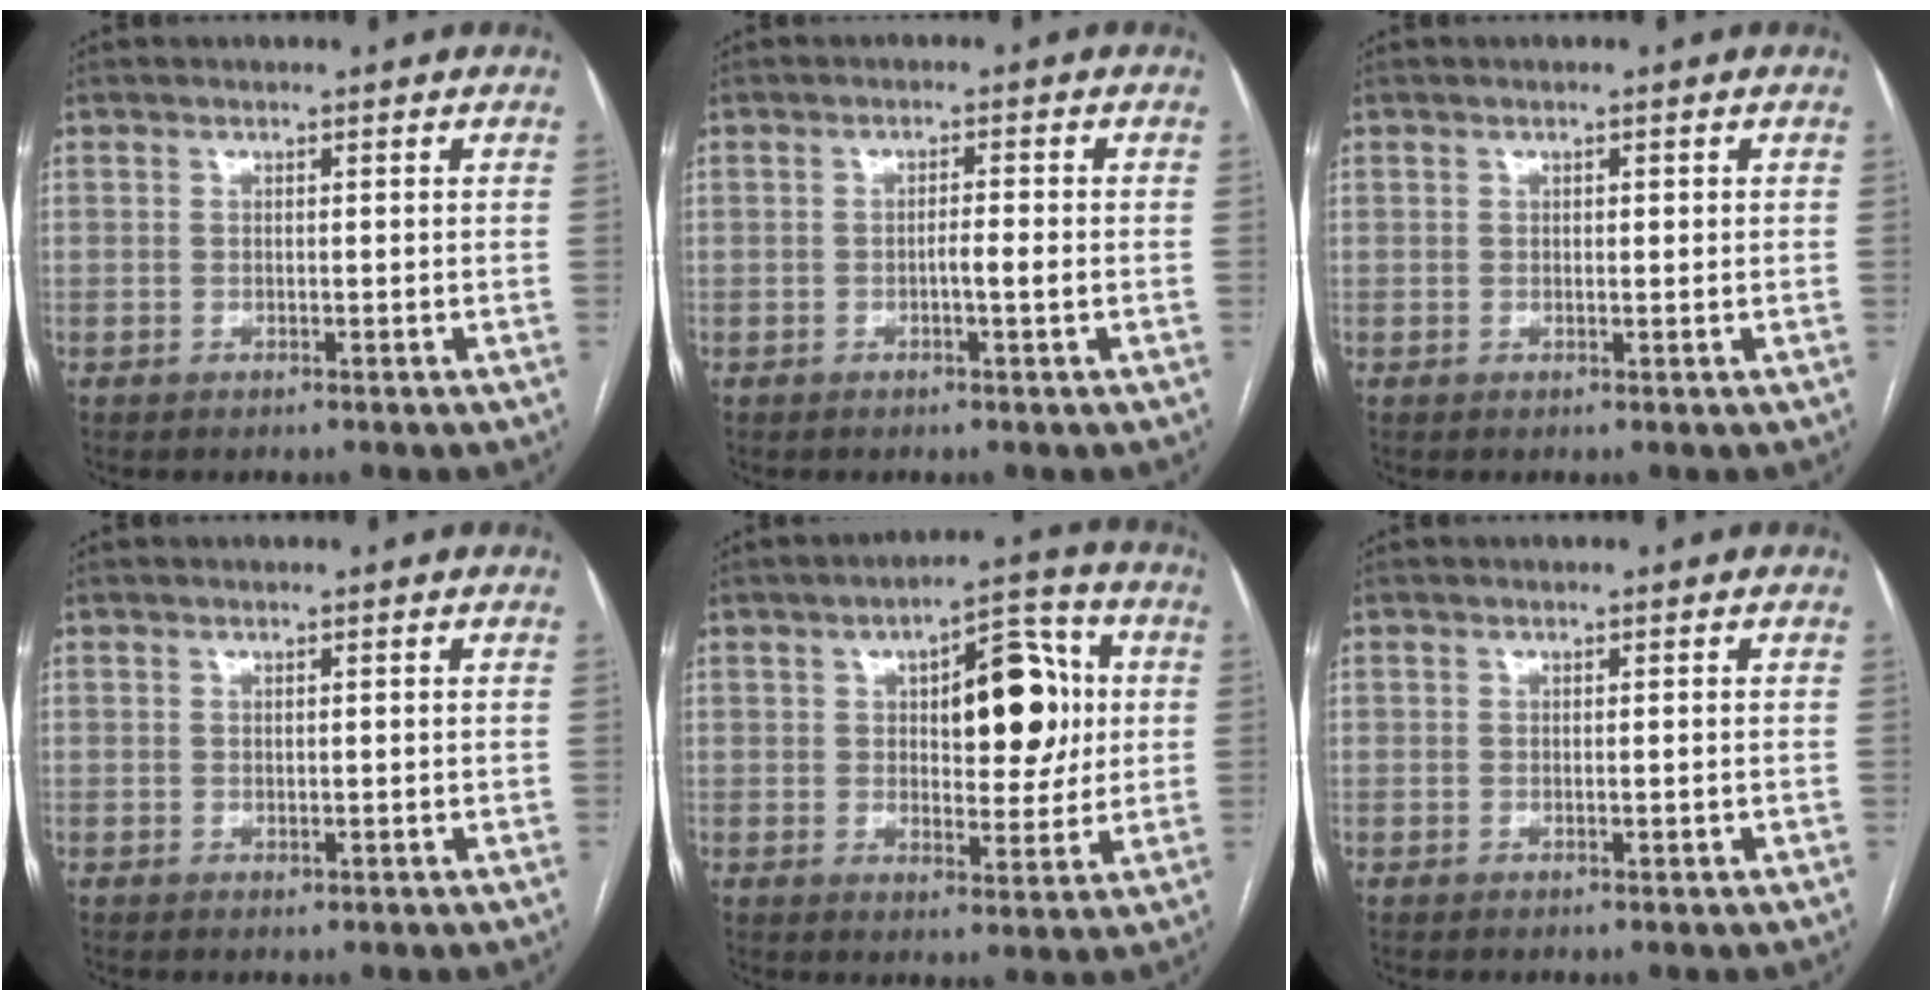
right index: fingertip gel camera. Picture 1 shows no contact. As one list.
[{"total": 2.1, "force": [-0.6, 0.0, 2.0], "torque": [-0.031, 0.002, -0.012]}, {"total": 0.8, "force": [0.2, 0.4, 0.6], "torque": [-0.007, 0.001, 0.003]}, {"total": 0.5, "force": [0.0, 0.4, 0.3], "torque": [-0.003, -0.001, 0.003]}, {"total": 12.4, "force": [2.4, 5.0, 11.1], "torque": [-0.145, 0.028, 0.039]}, {"total": 0.6, "force": [-0.1, 0.3, 0.5], "torque": [-0.009, 0.001, 0.001]}]